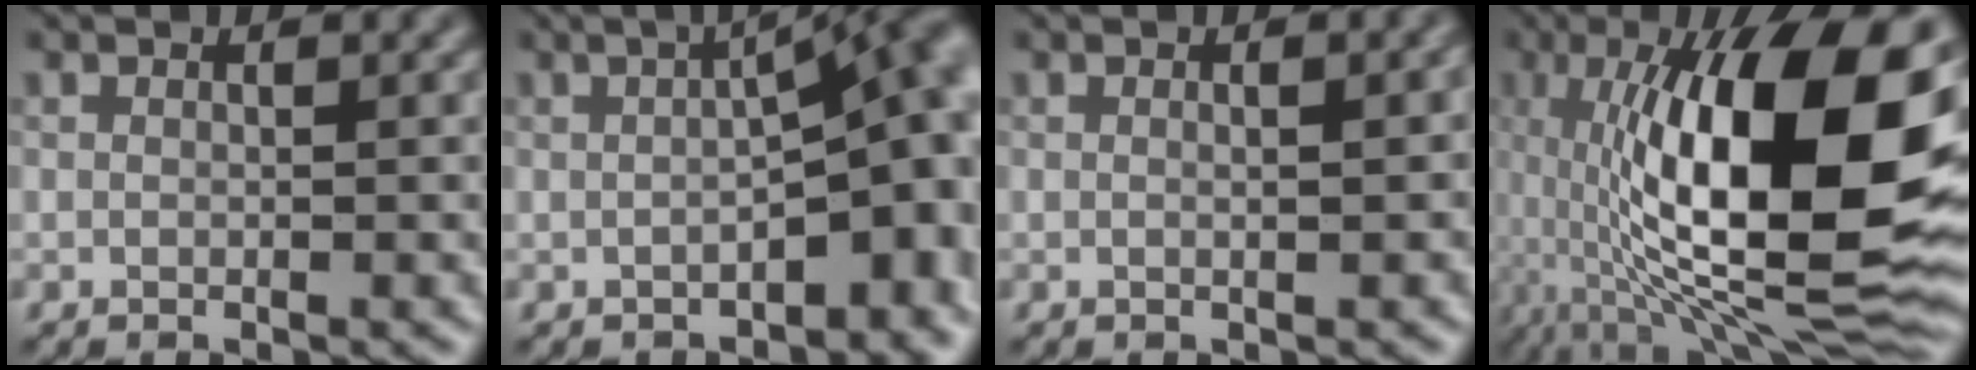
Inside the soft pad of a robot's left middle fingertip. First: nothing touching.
{"total": 11.9, "force": [-1.1, 5.3, 10.6], "torque": [-0.107, 0.006, -0.012]}
{"total": 1.6, "force": [0.1, 0.3, 1.6], "torque": [-0.022, 0.003, 0.001]}
{"total": 17.1, "force": [1.5, 5.4, 16.2], "torque": [-0.242, 0.012, 0.017]}